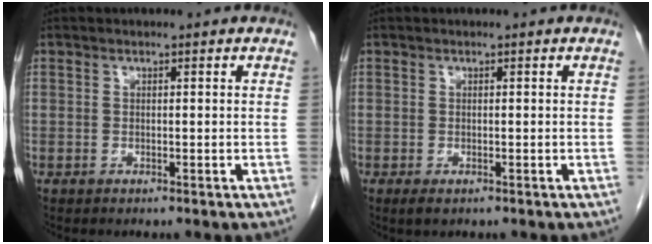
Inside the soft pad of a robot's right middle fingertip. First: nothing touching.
{"total": 1.4, "force": [-0.9, 0.6, 0.9], "torque": [-0.014, -0.002, -0.008]}